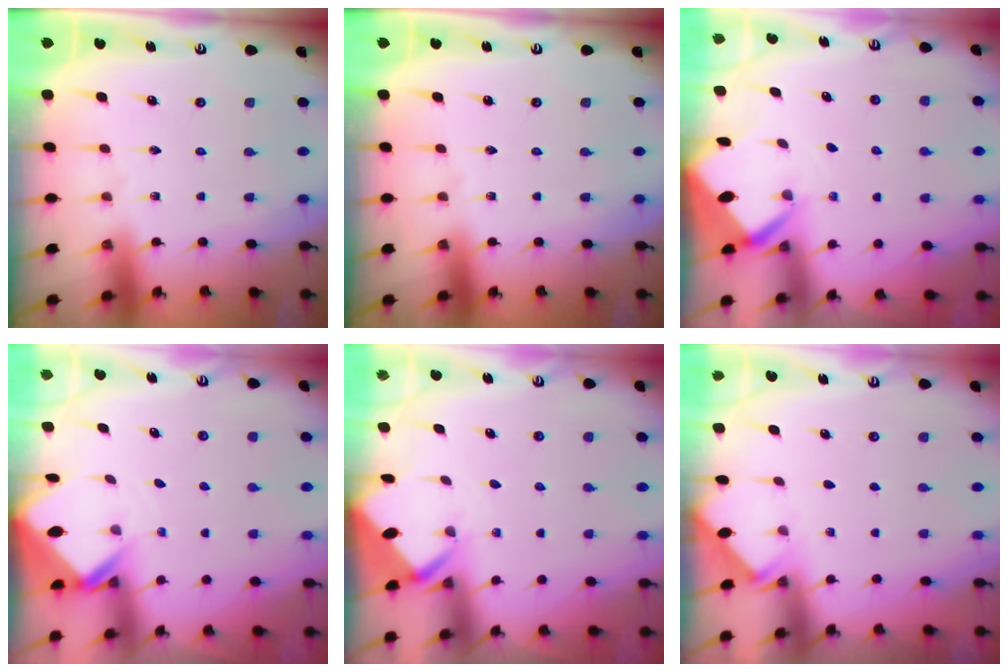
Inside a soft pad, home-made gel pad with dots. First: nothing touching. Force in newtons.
{"total": 0.0}
{"total": 2.8, "press": 2.8, "slide": 0.2}
{"total": 2.7, "press": 2.7, "slide": 0.2}
{"total": 2.7, "press": 2.7, "slide": 0.1}
{"total": 1.7, "press": 1.6, "slide": 0.2}